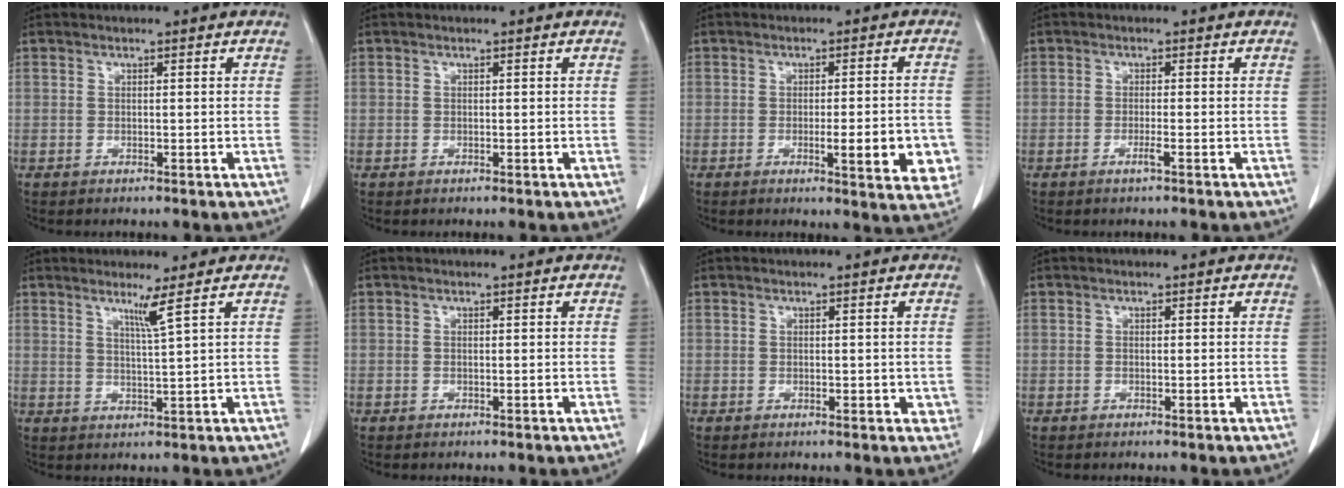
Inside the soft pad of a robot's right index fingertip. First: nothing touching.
{"total": 0.0}
{"total": 8.6, "force": [-2.3, 1.6, 8.2], "torque": [-0.093, -0.008, -0.026]}
{"total": 1.6, "force": [-0.8, -0.2, 1.3], "torque": [-0.028, -0.003, -0.016]}
{"total": 3.1, "force": [1.9, -1.3, 2.1], "torque": [-0.039, -0.017, 0.039]}
{"total": 0.0}
{"total": 2.1, "force": [-0.2, 1.1, 1.7], "torque": [-0.016, -0.001, -0.001]}
{"total": 0.5, "force": [-0.1, 0.1, 0.5], "torque": [-0.011, -0.002, 0.000]}